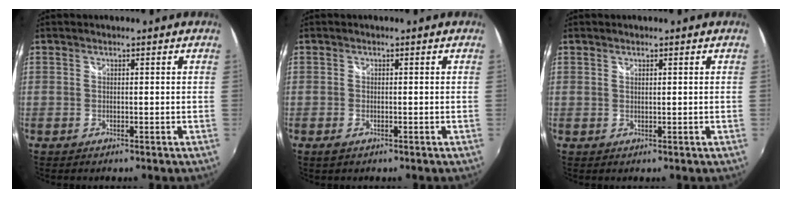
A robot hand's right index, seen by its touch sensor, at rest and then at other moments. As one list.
[{"total": 1.1, "force": [-0.7, 0.5, 0.6], "torque": [-0.013, -0.004, -0.013]}, {"total": 0.6, "force": [0.5, 0.0, 0.3], "torque": [-0.006, 0.000, 0.009]}]